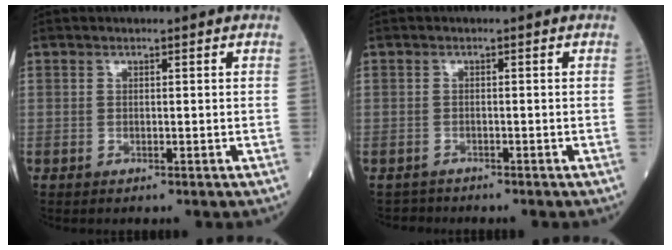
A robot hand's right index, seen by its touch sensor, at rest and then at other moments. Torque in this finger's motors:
{"motor_torque": [-0.44, 0.02, -1.06, -0.21]}